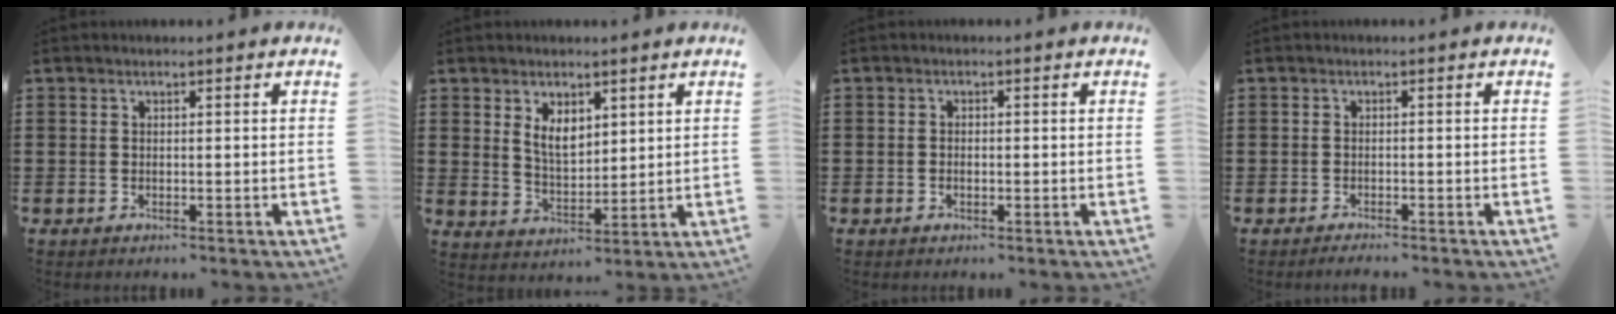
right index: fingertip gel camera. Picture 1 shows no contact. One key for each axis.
{"total": 4.7, "fx": 2.3, "fy": 2.7, "fz": 3.0, "tx": -0.060, "ty": 0.005, "tz": 0.040}
{"total": 0.8, "fx": -0.3, "fy": 0.4, "fz": 0.6, "tx": -0.013, "ty": -0.002, "tz": -0.006}
{"total": 0.9, "fx": -0.9, "fy": -0.1, "fz": 0.0, "tx": -0.002, "ty": -0.001, "tz": -0.018}